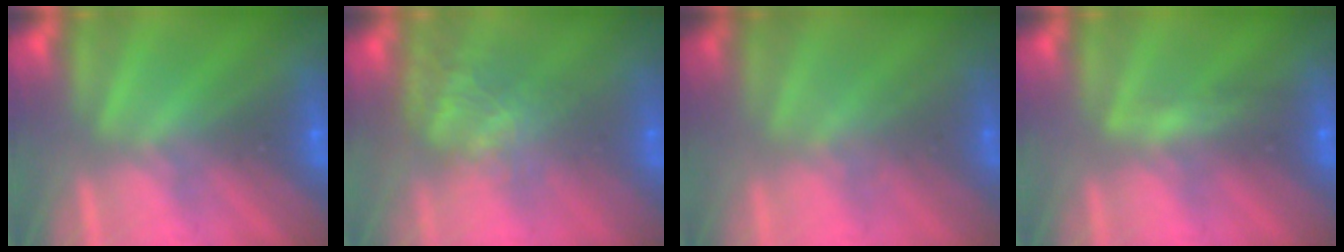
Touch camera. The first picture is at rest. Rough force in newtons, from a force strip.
{"total": 4.8}
{"total": 1.8}
{"total": 3.4}